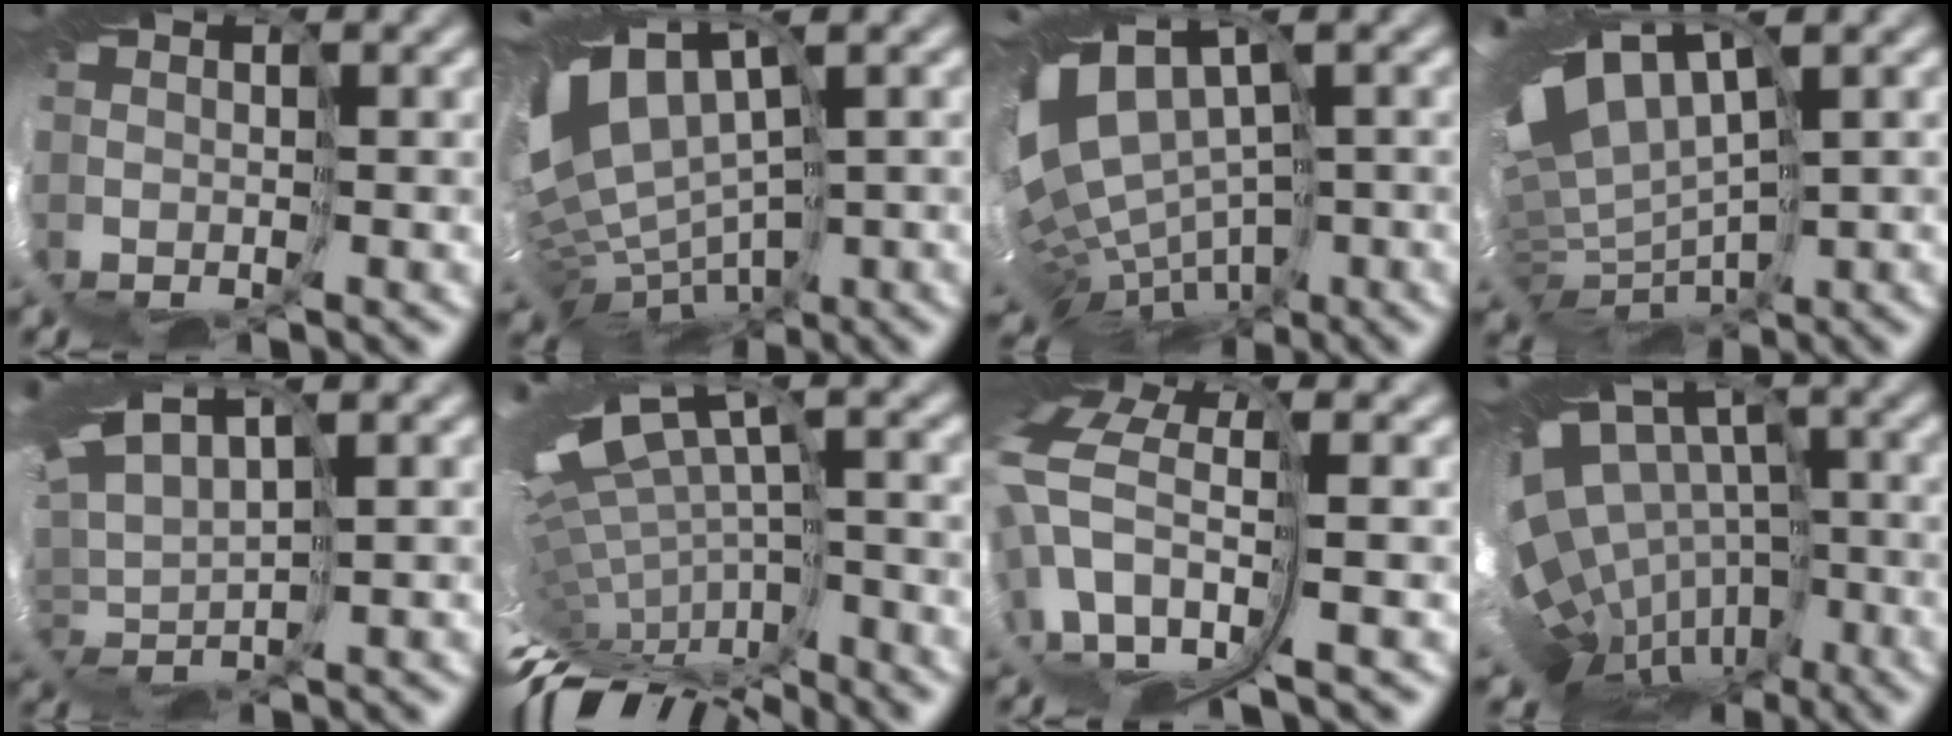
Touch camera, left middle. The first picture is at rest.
{"total": 8.5, "force": [1.1, 4.9, 6.8], "torque": [-0.136, -0.013, 0.058]}
{"total": 7.7, "force": [-1.1, 4.7, 6.0], "torque": [-0.125, -0.009, 0.017]}
{"total": 8.8, "force": [3.4, 3.2, 7.5], "torque": [-0.171, 0.006, 0.093]}
{"total": 3.7, "force": [2.9, -0.4, 2.3], "torque": [-0.077, 0.010, 0.047]}
{"total": 9.5, "force": [-3.7, 2.7, 8.3], "torque": [-0.199, -0.002, -0.035]}
{"total": 8.1, "force": [0.7, 4.3, 6.9], "torque": [-0.190, -0.021, 0.040]}
{"total": 10.4, "force": [-3.3, 7.0, 7.0], "torque": [-0.133, 0.004, -0.023]}